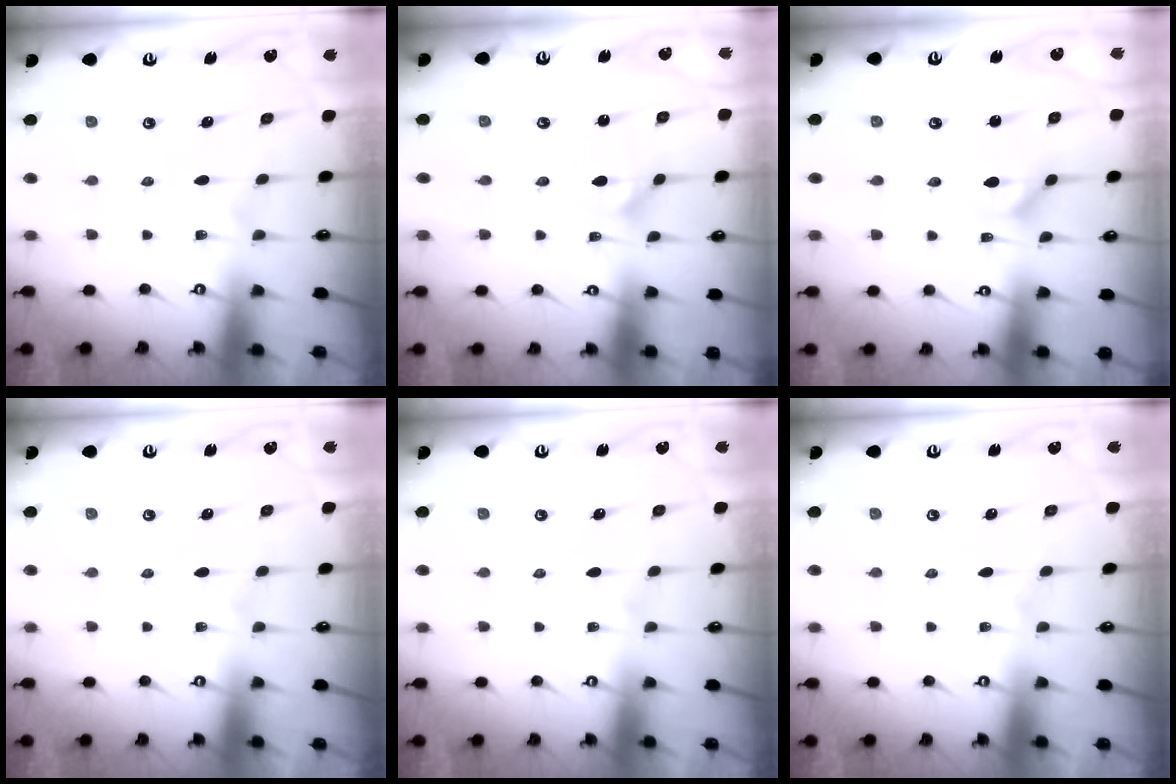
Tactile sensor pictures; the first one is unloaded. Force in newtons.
{"total": 2.1, "press": 2.1, "slide": 0.1}
{"total": 2.7, "press": 2.6, "slide": 0.4}
{"total": 0.0}
{"total": 0.0}
{"total": 0.0}